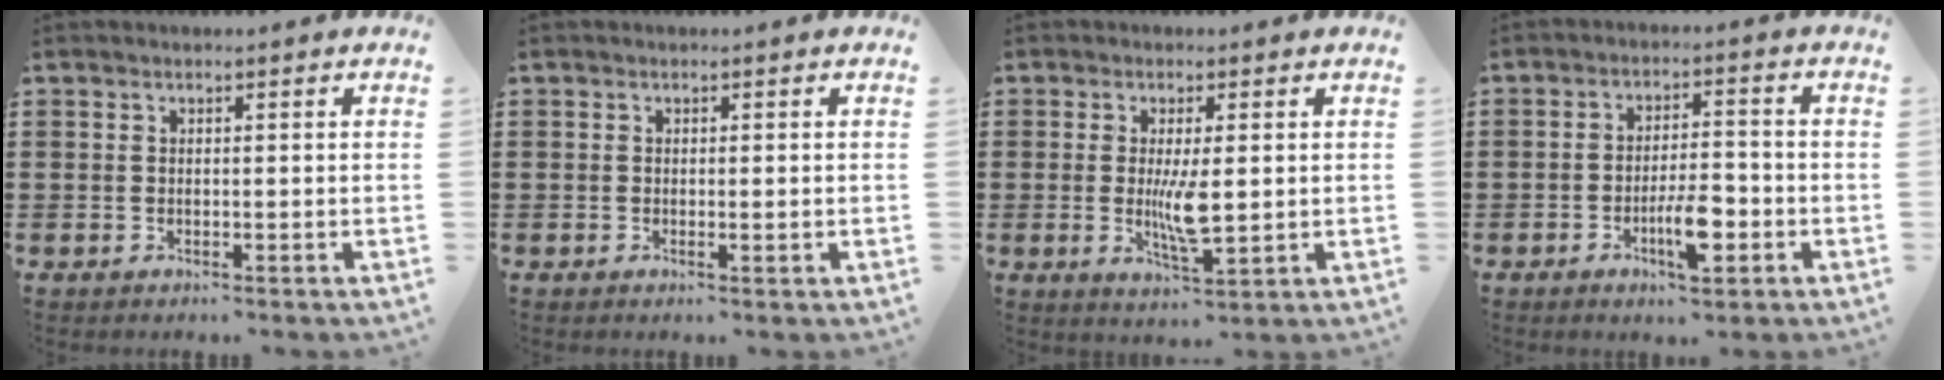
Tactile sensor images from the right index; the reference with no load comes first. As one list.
[{"total": 0.6, "force": [0.0, 0.0, 0.6], "torque": [-0.011, -0.004, -0.001]}, {"total": 5.8, "force": [-0.2, 1.6, 5.6], "torque": [-0.114, -0.006, -0.009]}, {"total": 6.7, "force": [-2.7, 2.3, 5.7], "torque": [-0.104, 0.001, -0.046]}]